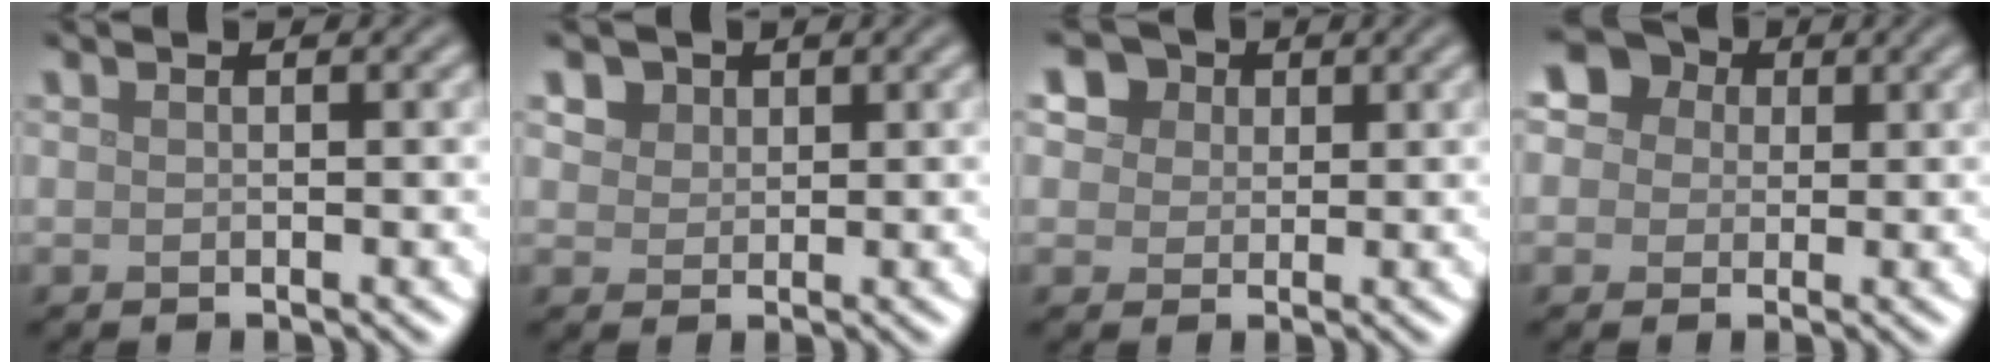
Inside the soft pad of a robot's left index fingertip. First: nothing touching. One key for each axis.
{"total": 3.5, "fx": 2.1, "fy": 2.4, "fz": 1.4, "tx": -0.046, "ty": 0.002, "tz": 0.039}
{"total": 6.7, "fx": 3.6, "fy": 4.9, "fz": 2.9, "tx": -0.067, "ty": 0.017, "tz": 0.044}
{"total": 7.6, "fx": 3.1, "fy": 6.2, "fz": 3.2, "tx": -0.060, "ty": 0.040, "tz": 0.021}